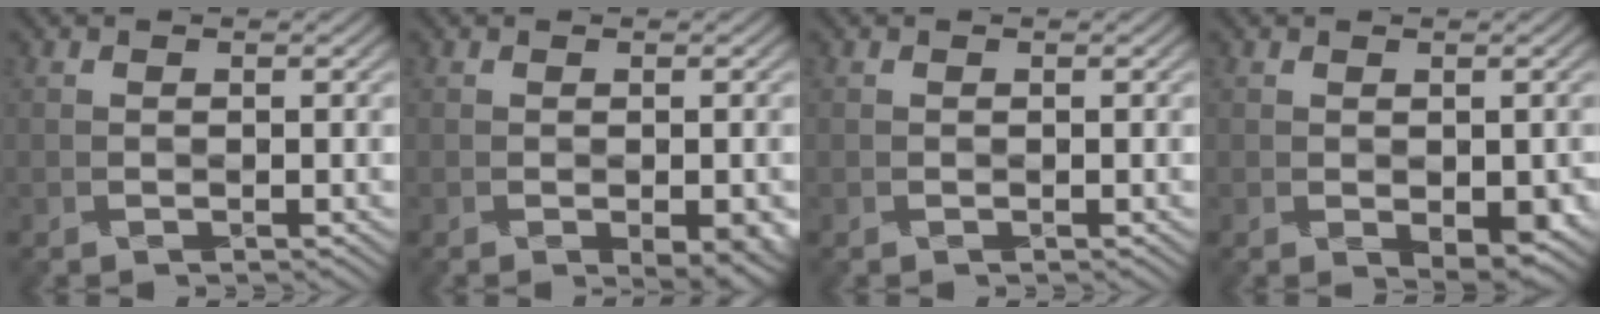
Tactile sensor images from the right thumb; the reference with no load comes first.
{"total": 3.8, "force": [-1.6, 1.8, 2.9], "torque": [-0.040, -0.018, -0.011]}
{"total": 0.0}
{"total": 3.1, "force": [-1.0, 1.6, 2.5], "torque": [-0.041, -0.012, -0.011]}